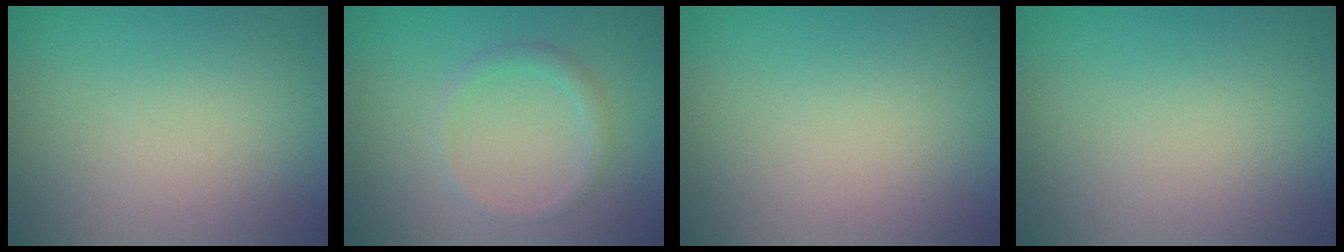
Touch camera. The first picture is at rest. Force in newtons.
{"total": 1.4, "press": 1.4, "slide": 0.2}
{"total": 0.0}
{"total": 0.0}